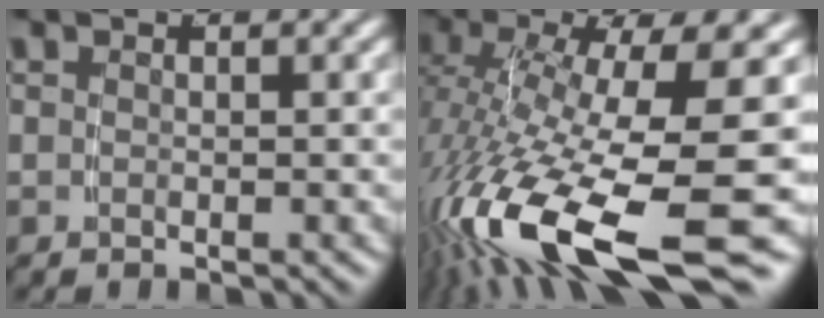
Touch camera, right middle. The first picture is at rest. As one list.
[{"total": 12.4, "force": [-5.0, 4.4, 10.5], "torque": [-0.201, -0.048, -0.046]}]